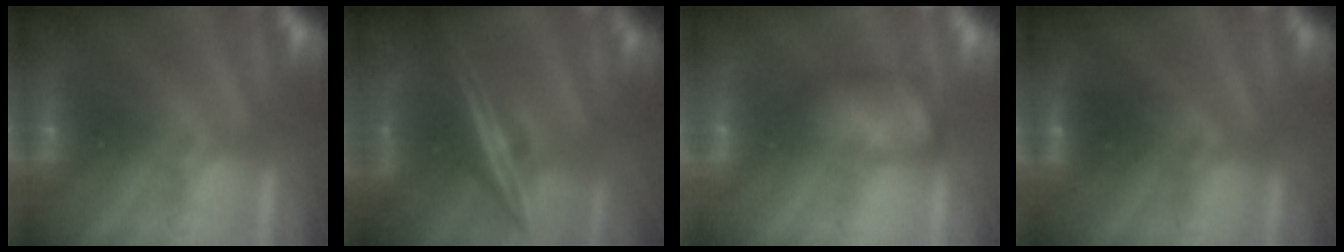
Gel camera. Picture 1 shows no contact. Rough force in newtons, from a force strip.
{"total": 7.6}
{"total": 4.9}
{"total": 2.7}